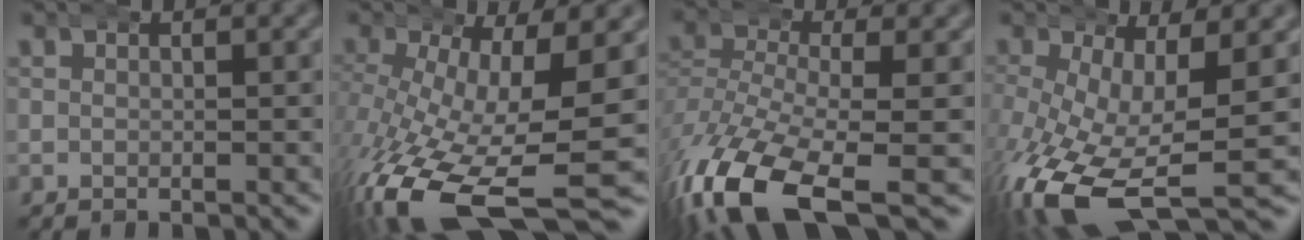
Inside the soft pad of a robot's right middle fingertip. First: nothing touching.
{"total": 12.6, "force": [-6.2, 4.9, 9.7], "torque": [-0.194, -0.065, -0.069]}
{"total": 9.8, "force": [-5.0, 4.5, 7.1], "torque": [-0.173, -0.051, -0.057]}
{"total": 9.9, "force": [-3.7, 4.8, 7.8], "torque": [-0.174, -0.055, -0.032]}